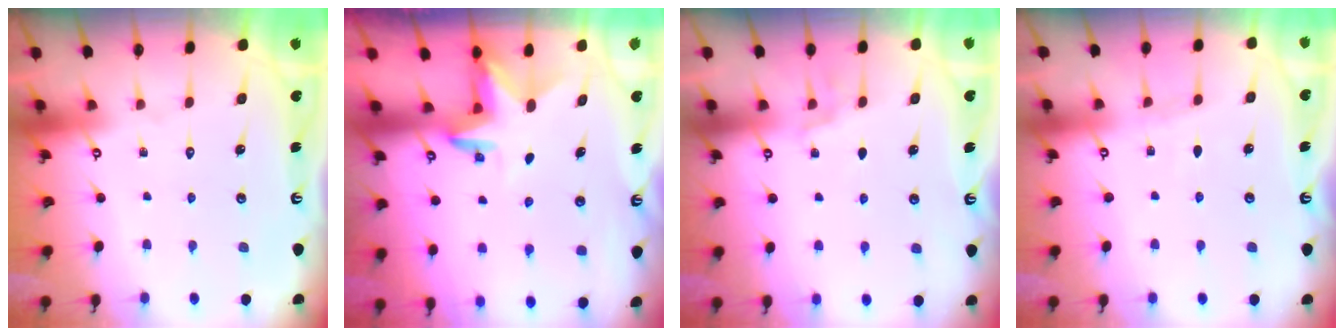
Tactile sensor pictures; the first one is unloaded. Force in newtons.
{"total": 3.2, "press": 3.2, "slide": 0.2}
{"total": 4.7, "press": 4.0, "slide": 2.4}
{"total": 2.5, "press": 2.4, "slide": 0.4}